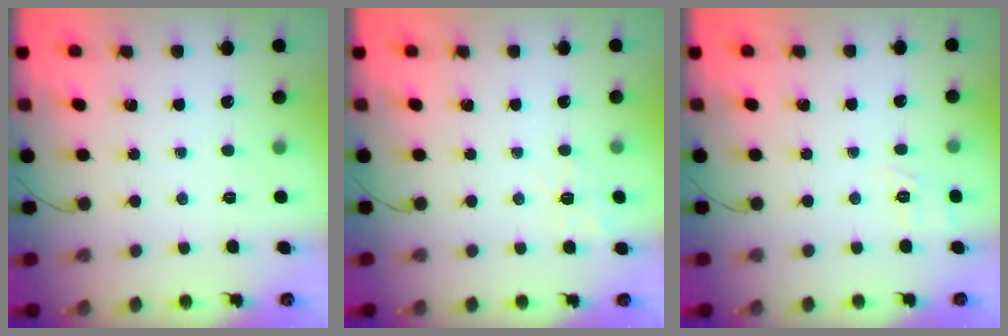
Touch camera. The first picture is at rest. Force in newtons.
{"total": 8.6, "press": 8.3, "slide": 2.3}
{"total": 1.9, "press": 0.9, "slide": 1.7}